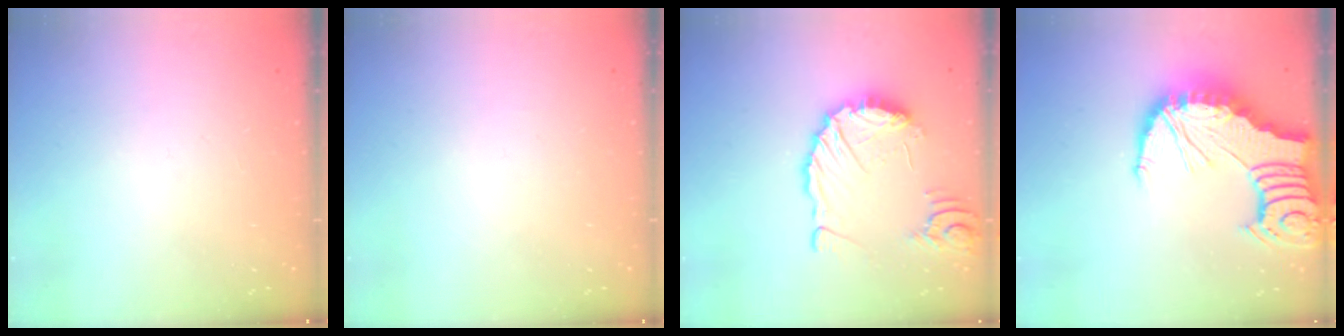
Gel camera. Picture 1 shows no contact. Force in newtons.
{"total": 0.0}
{"total": 10.3, "press": 10.2, "slide": 1.4}
{"total": 8.7, "press": 8.6, "slide": 0.9}